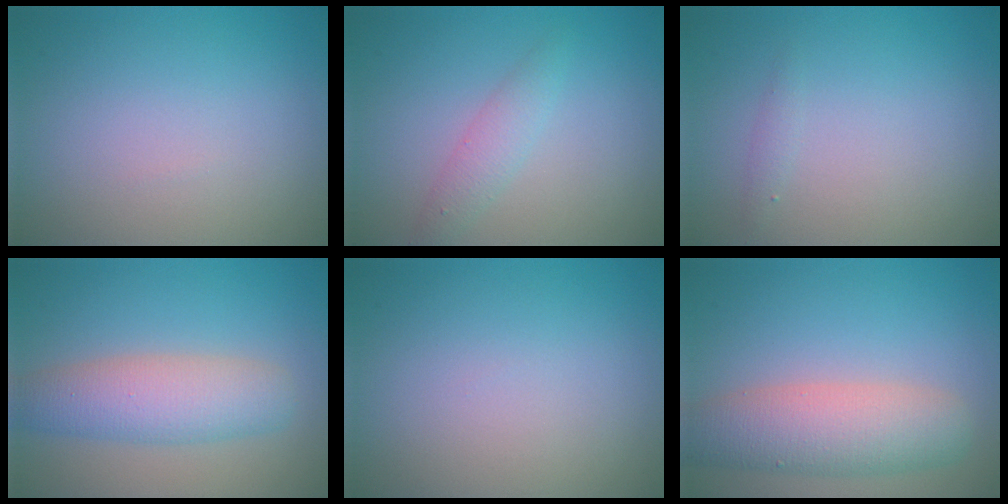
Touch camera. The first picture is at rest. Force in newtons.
{"total": 1.8, "press": 1.8, "slide": 0.0}
{"total": 0.6, "press": 0.6, "slide": 0.0}
{"total": 4.8, "press": 4.8, "slide": 0.2}
{"total": 0.0}
{"total": 5.6, "press": 5.6, "slide": 0.3}